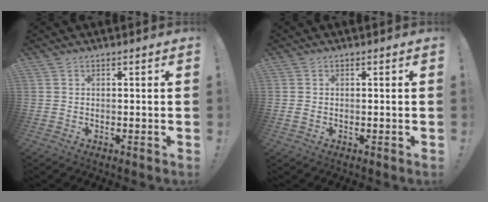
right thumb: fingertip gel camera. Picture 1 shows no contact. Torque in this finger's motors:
{"motor_torque": [0.04, -0.28, 0.06, 0.10, 0.01]}